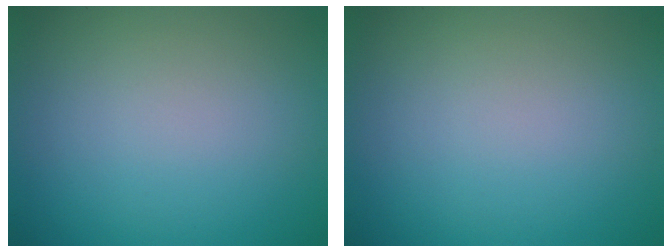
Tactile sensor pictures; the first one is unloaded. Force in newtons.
{"total": 0.0}